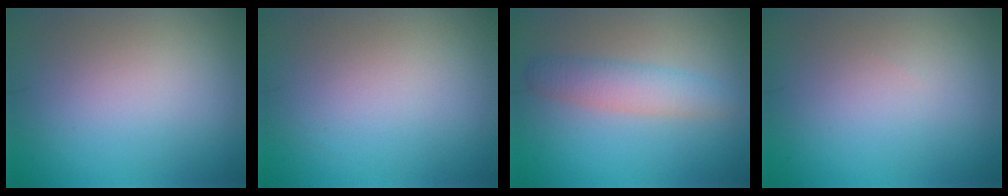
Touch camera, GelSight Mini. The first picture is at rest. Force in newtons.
{"total": 0.0}
{"total": 3.0, "press": 3.0, "slide": 0.1}
{"total": 0.0}